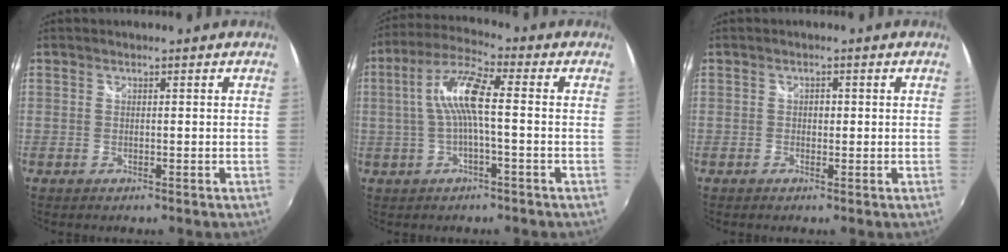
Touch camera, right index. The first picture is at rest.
{"total": 8.8, "force": [-0.2, 1.4, 8.7], "torque": [-0.179, 0.016, -0.001]}
{"total": 1.0, "force": [0.0, 0.9, 0.5], "torque": [-0.007, 0.003, -0.002]}